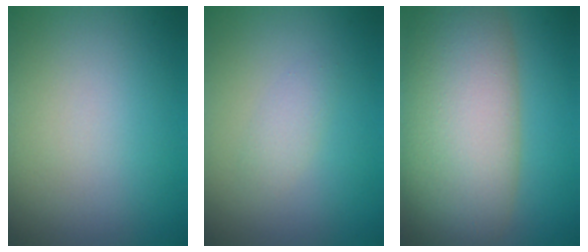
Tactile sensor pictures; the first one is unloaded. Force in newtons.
{"total": 1.3, "press": 1.3, "slide": 0.1}
{"total": 11.9, "press": 11.9, "slide": 0.8}